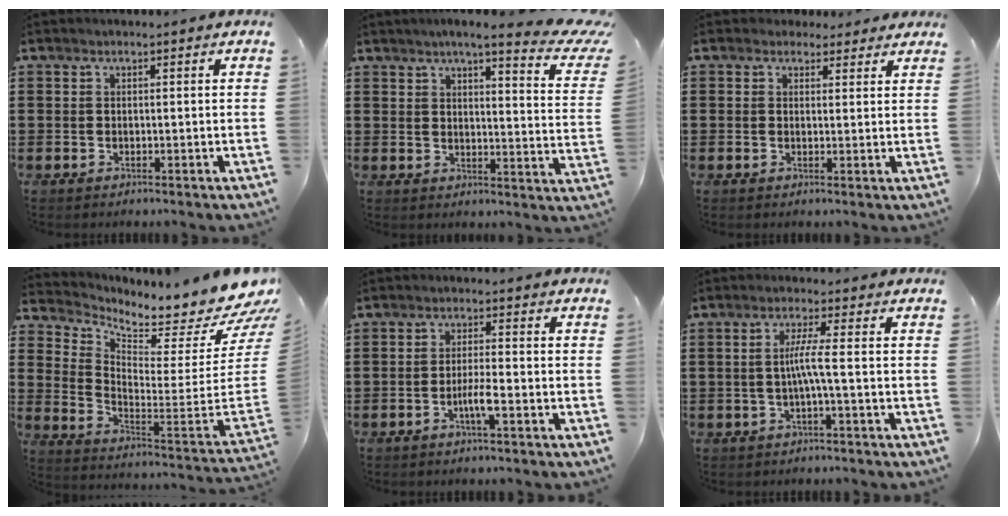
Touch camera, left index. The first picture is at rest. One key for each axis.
{"total": 6.6, "fx": 5.1, "fy": 0.4, "fz": 4.1, "tx": -0.083, "ty": -0.025, "tz": 0.081}
{"total": 2.7, "fx": 2.1, "fy": 1.7, "fz": 0.1, "tx": -0.003, "ty": 0.003, "tz": 0.038}
{"total": 5.9, "fx": 5.2, "fy": 0.9, "fz": 2.7, "tx": -0.060, "ty": -0.074, "tz": 0.077}
{"total": 3.5, "fx": -1.5, "fy": 0.2, "fz": 3.1, "tx": -0.062, "ty": -0.004, "tz": -0.031}
{"total": 3.9, "fx": -0.5, "fy": -0.5, "fz": 3.8, "tx": -0.072, "ty": -0.006, "tz": -0.014}